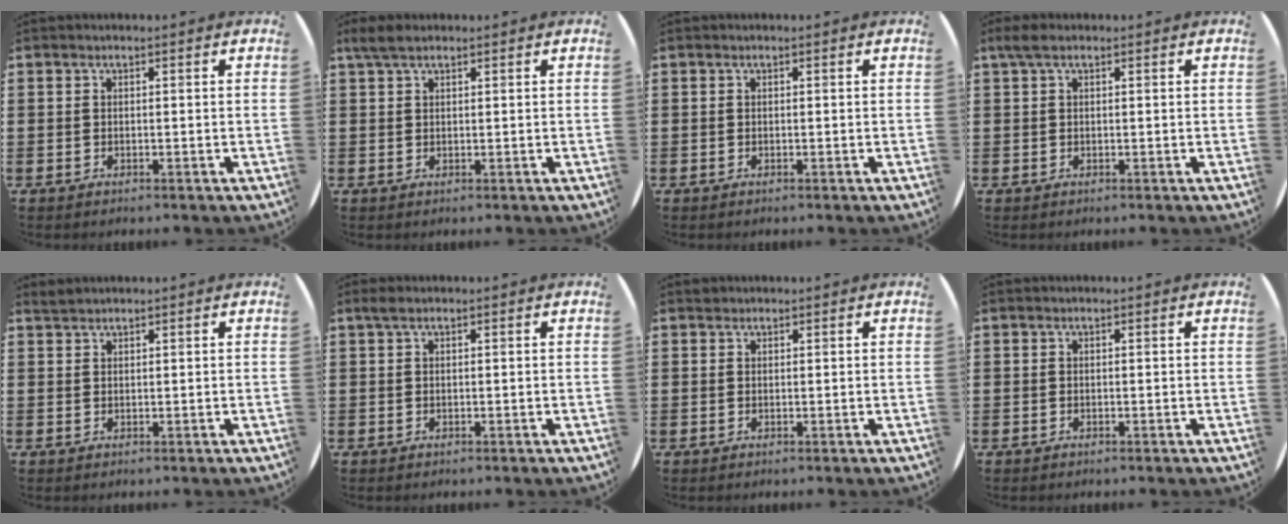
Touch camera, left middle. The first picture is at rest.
{"total": 2.4, "force": [1.8, 0.9, 1.4], "torque": [-0.031, 0.006, 0.032]}
{"total": 0.0}
{"total": 1.5, "force": [1.0, 0.6, 1.0], "torque": [-0.022, 0.006, 0.016]}
{"total": 1.0, "force": [1.0, 0.1, 0.0], "torque": [-0.001, 0.001, 0.020]}
{"total": 0.7, "force": [0.5, 0.2, 0.4], "torque": [-0.008, 0.003, 0.008]}
{"total": 0.5, "force": [0.4, 0.2, -0.1], "torque": [0.011, 0.001, 0.006]}
{"total": 0.0}